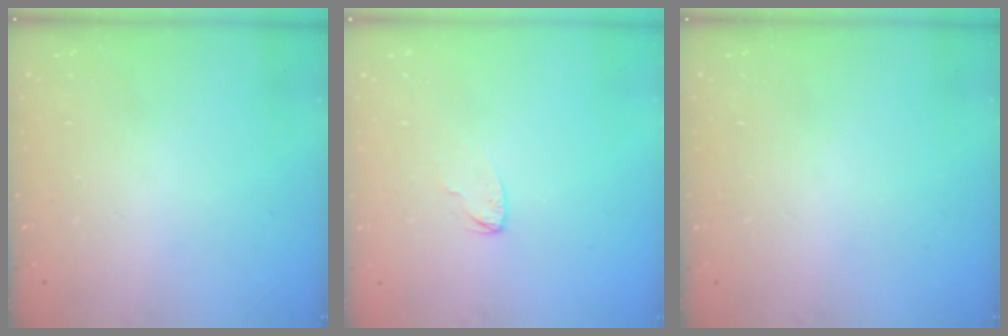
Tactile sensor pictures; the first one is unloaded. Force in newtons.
{"total": 2.6, "press": 2.6, "slide": 0.3}
{"total": 0.0}